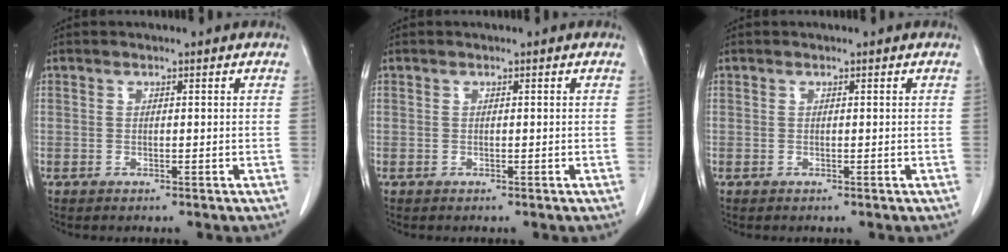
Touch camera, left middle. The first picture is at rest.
{"total": 0.0}
{"total": 0.0}